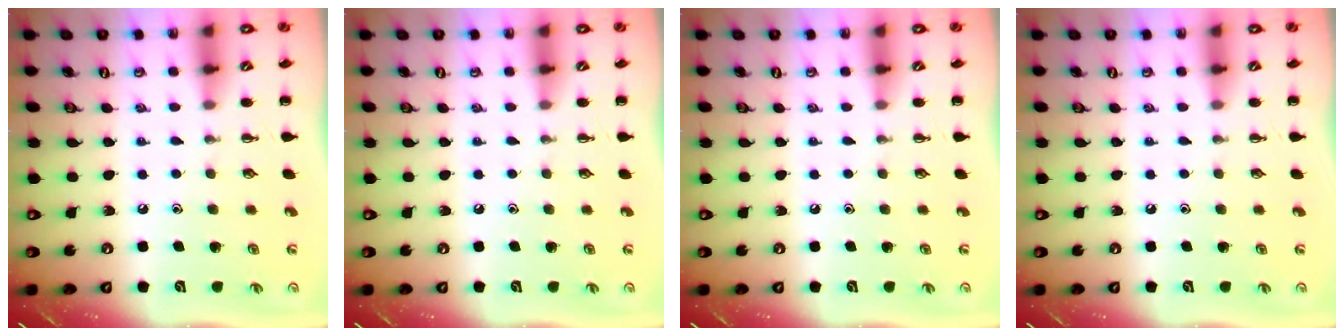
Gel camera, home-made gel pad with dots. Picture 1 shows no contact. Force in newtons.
{"total": 0.0}
{"total": 0.0}
{"total": 0.0}